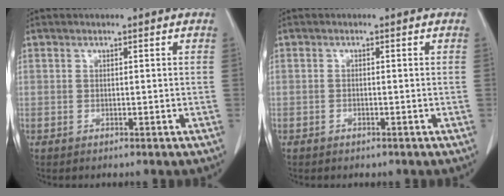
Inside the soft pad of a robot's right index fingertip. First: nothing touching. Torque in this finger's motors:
{"motor_torque": [0.20, -0.20, -0.03, 0.01]}